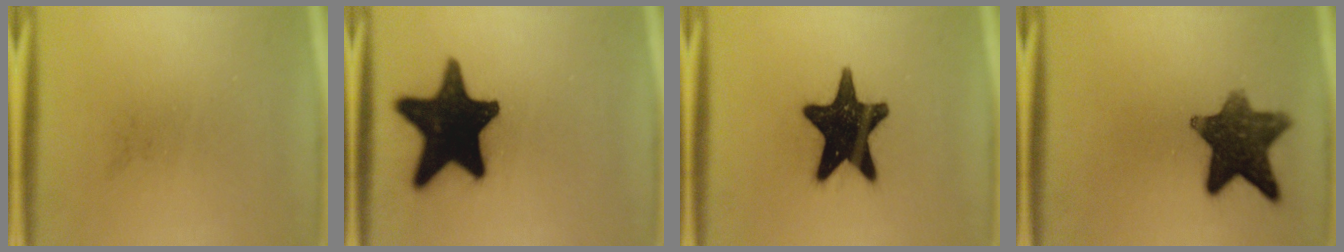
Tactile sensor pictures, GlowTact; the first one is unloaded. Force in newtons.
{"total": 19.8}
{"total": 17.9}
{"total": 11.3}